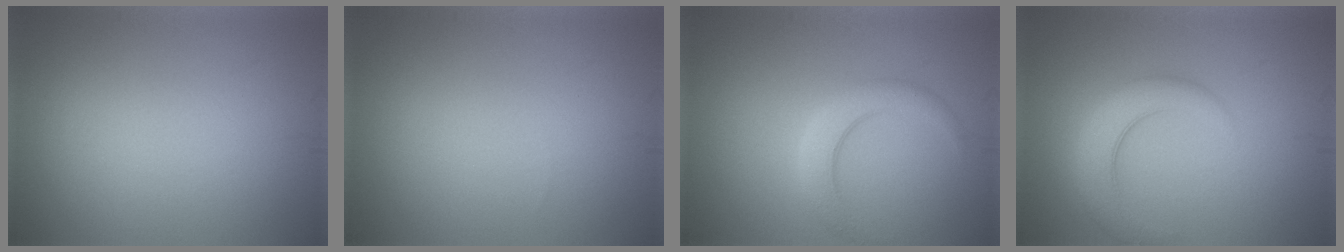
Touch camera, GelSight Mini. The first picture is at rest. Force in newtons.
{"total": 0.0}
{"total": 3.0, "press": 3.0, "slide": 0.0}
{"total": 4.1, "press": 4.1, "slide": 0.3}